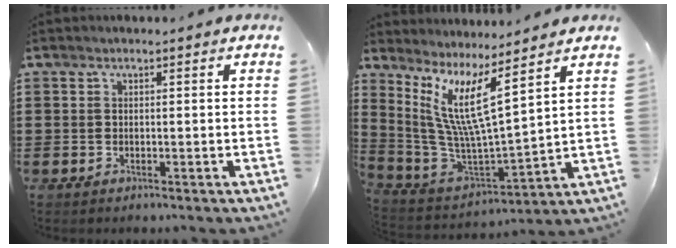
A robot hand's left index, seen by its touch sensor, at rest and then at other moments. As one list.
[{"total": 10.5, "force": [4.9, 1.5, 9.1], "torque": [-0.209, -0.042, 0.078]}]